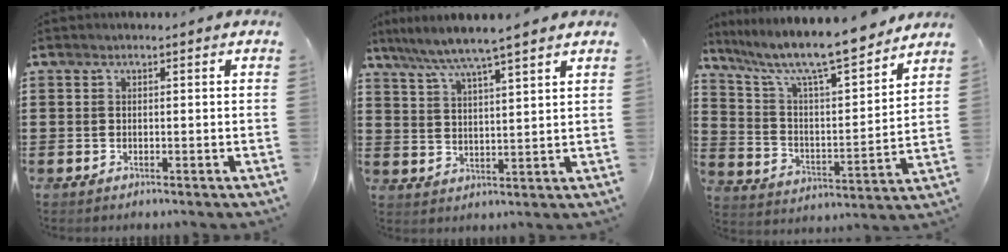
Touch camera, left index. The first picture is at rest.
{"total": 5.3, "force": [4.4, -0.6, 2.8], "torque": [-0.071, -0.026, 0.074]}
{"total": 9.8, "force": [8.4, 1.0, 4.9], "torque": [-0.130, -0.056, 0.139]}